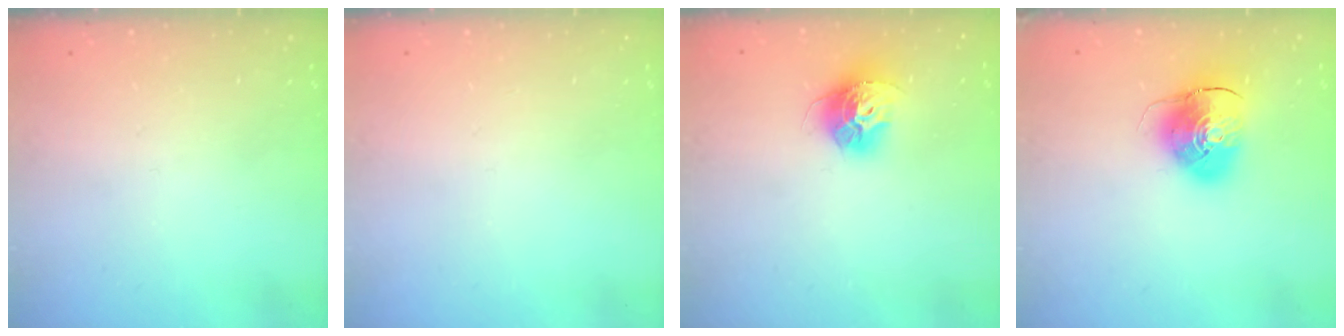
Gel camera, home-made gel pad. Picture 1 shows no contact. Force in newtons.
{"total": 0.0}
{"total": 12.8, "press": 12.8, "slide": 1.1}
{"total": 10.0, "press": 9.8, "slide": 1.6}